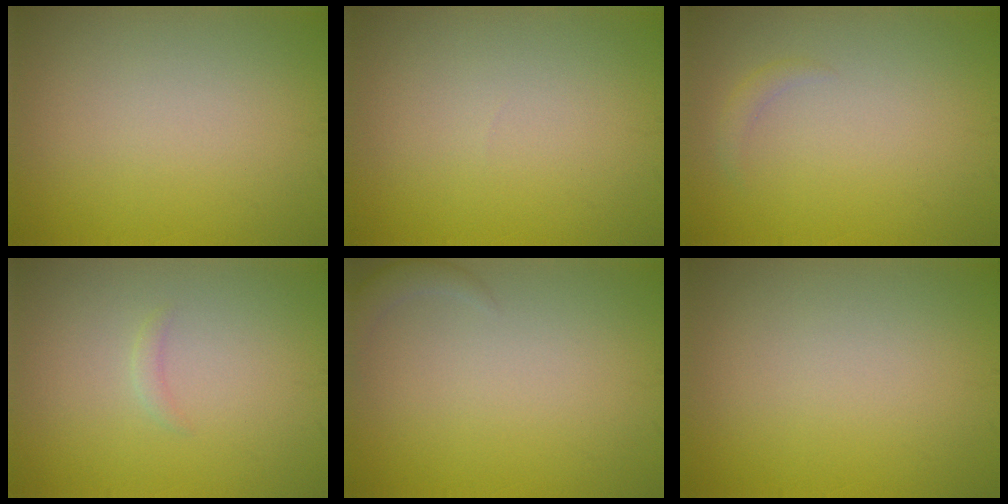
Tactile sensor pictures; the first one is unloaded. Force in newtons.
{"total": 0.0}
{"total": 0.9, "press": 0.9, "slide": 0.1}
{"total": 0.7, "press": 0.7, "slide": 0.1}
{"total": 1.4, "press": 1.4, "slide": 0.2}
{"total": 0.0}